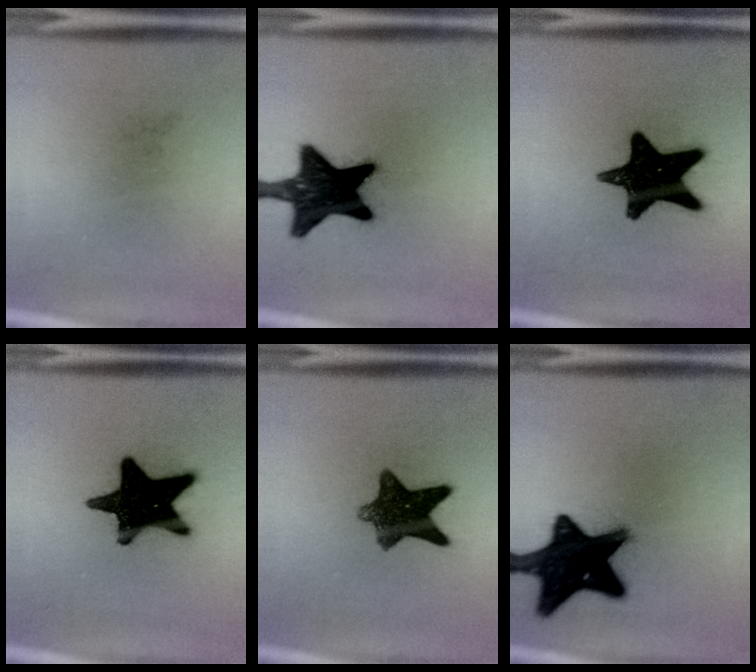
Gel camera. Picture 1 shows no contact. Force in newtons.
{"total": 16.7}
{"total": 17.1}
{"total": 19.3}
{"total": 9.8}
{"total": 17.7}